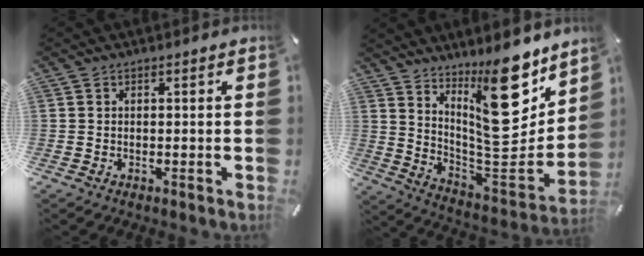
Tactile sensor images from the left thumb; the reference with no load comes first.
{"total": 22.4, "force": [13.7, 9.0, 15.3], "torque": [-0.200, -0.125, 0.227]}